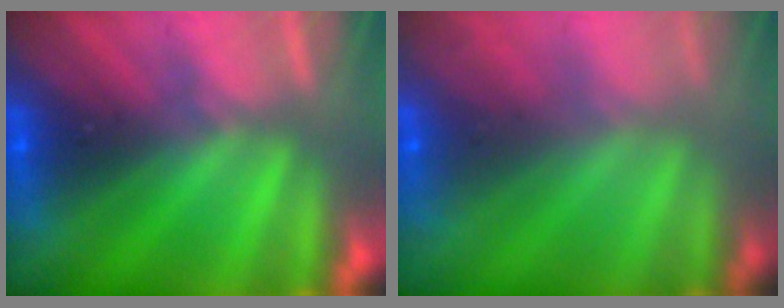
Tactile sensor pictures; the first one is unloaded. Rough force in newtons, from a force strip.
{"total": 5.7}